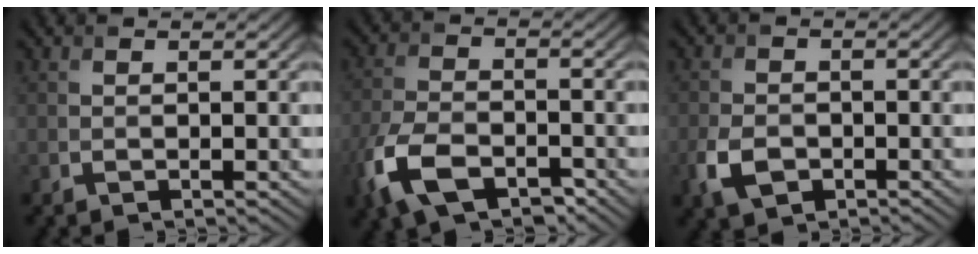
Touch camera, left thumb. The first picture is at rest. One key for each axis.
{"total": 9.4, "fx": -5.3, "fy": 4.9, "fz": 6.1, "tx": -0.148, "ty": -0.017, "tz": -0.108}
{"total": 4.3, "fx": -1.9, "fy": 2.9, "fz": 2.5, "tx": -0.064, "ty": -0.009, "tz": -0.041}